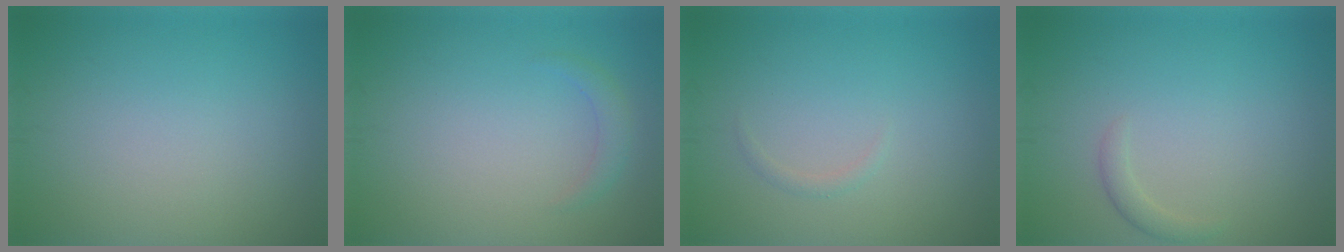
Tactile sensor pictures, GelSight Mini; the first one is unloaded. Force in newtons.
{"total": 1.3, "press": 1.3, "slide": 0.1}
{"total": 0.6, "press": 0.6, "slide": 0.0}
{"total": 1.1, "press": 1.1, "slide": 0.0}